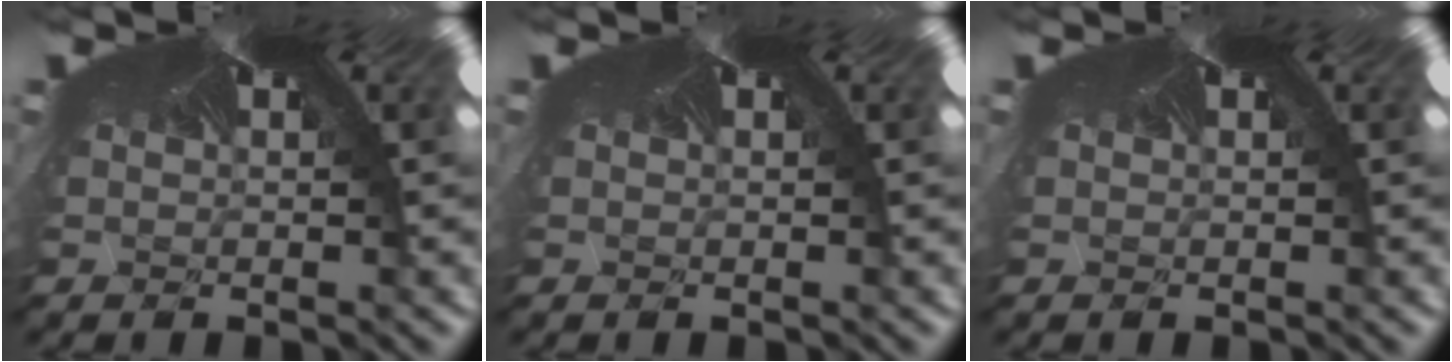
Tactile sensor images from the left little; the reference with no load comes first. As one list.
[{"total": 0.0}, {"total": 0.0}]